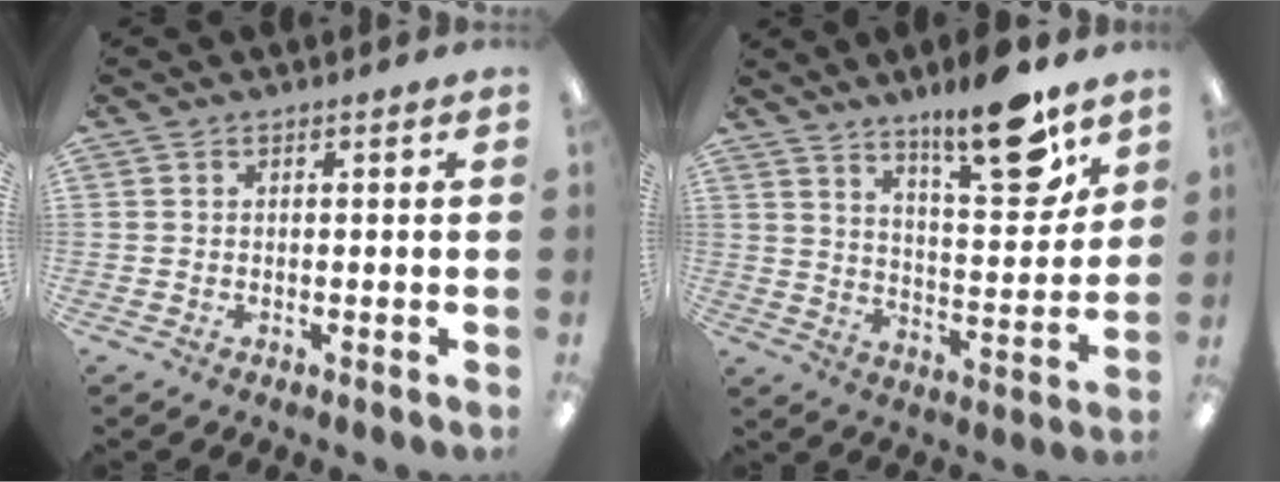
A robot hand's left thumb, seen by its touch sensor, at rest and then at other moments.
{"total": 15.8, "force": [11.9, 3.6, 9.8], "torque": [-0.148, -0.077, 0.193]}